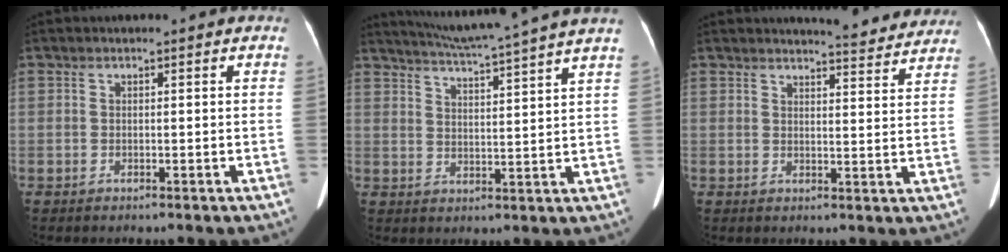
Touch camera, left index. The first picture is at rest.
{"total": 14.7, "force": [13.0, -2.1, 6.6], "torque": [-0.117, -0.015, 0.176]}
{"total": 10.1, "force": [9.8, 1.1, 2.2], "torque": [-0.016, -0.017, 0.100]}